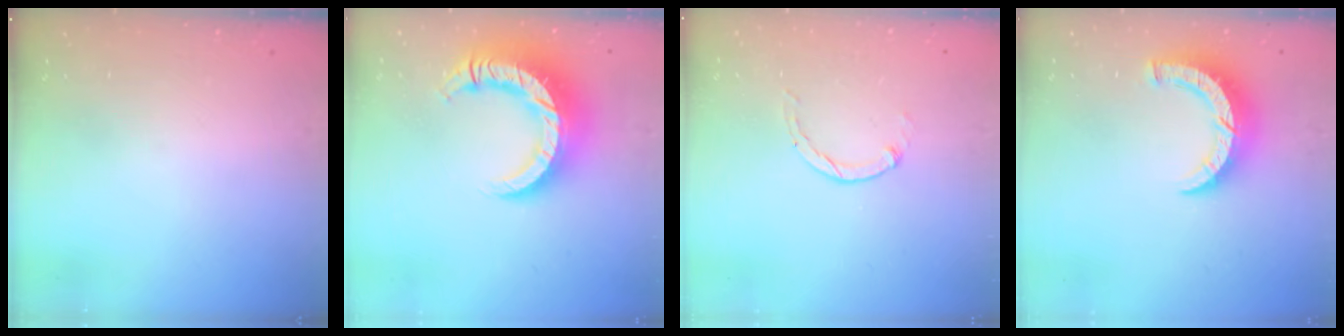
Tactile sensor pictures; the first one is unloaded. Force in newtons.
{"total": 15.7, "press": 15.6, "slide": 1.7}
{"total": 0.8, "press": 0.7, "slide": 0.2}
{"total": 8.0, "press": 7.9, "slide": 0.9}